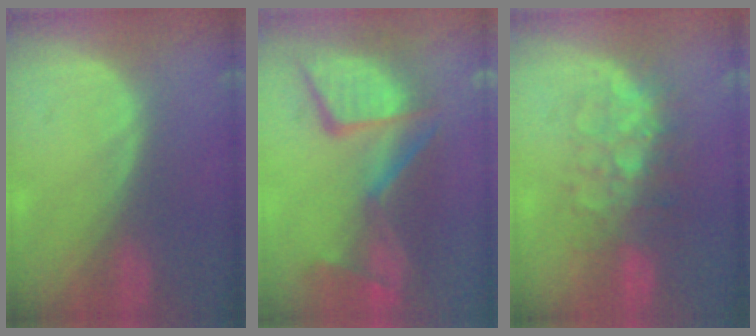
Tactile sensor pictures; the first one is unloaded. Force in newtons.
{"total": 12.5, "press": 11.3, "slide": 5.3}
{"total": 8.0, "press": 7.3, "slide": 3.2}